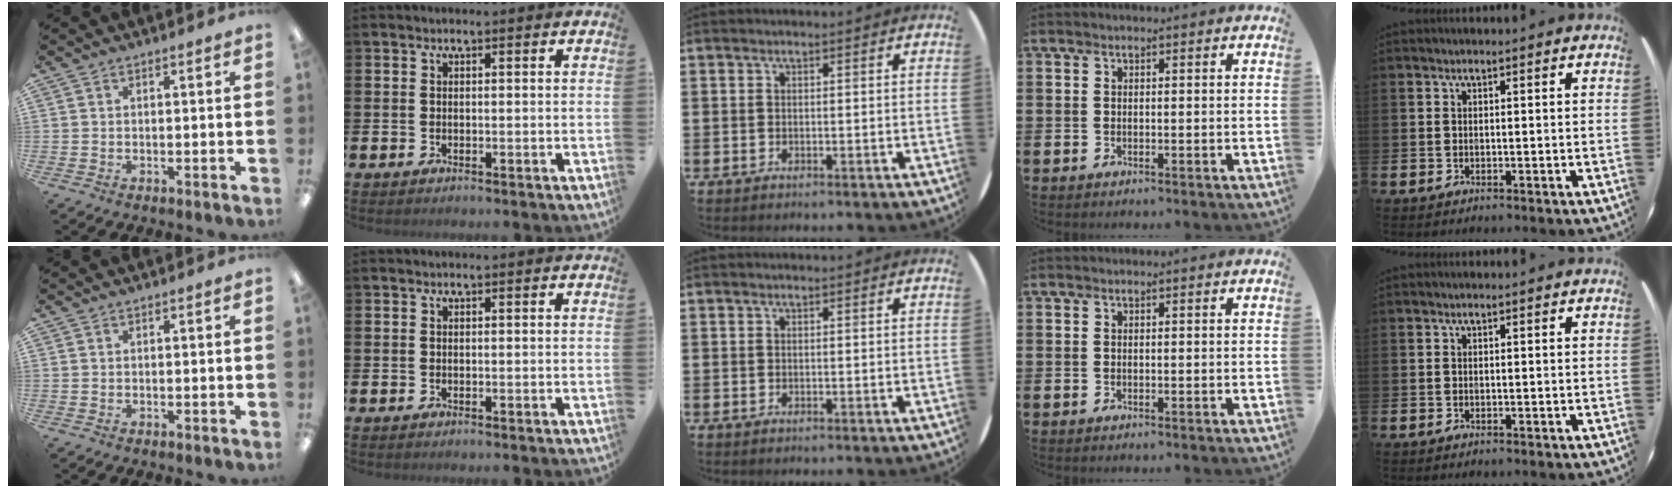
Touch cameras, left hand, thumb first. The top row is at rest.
{}